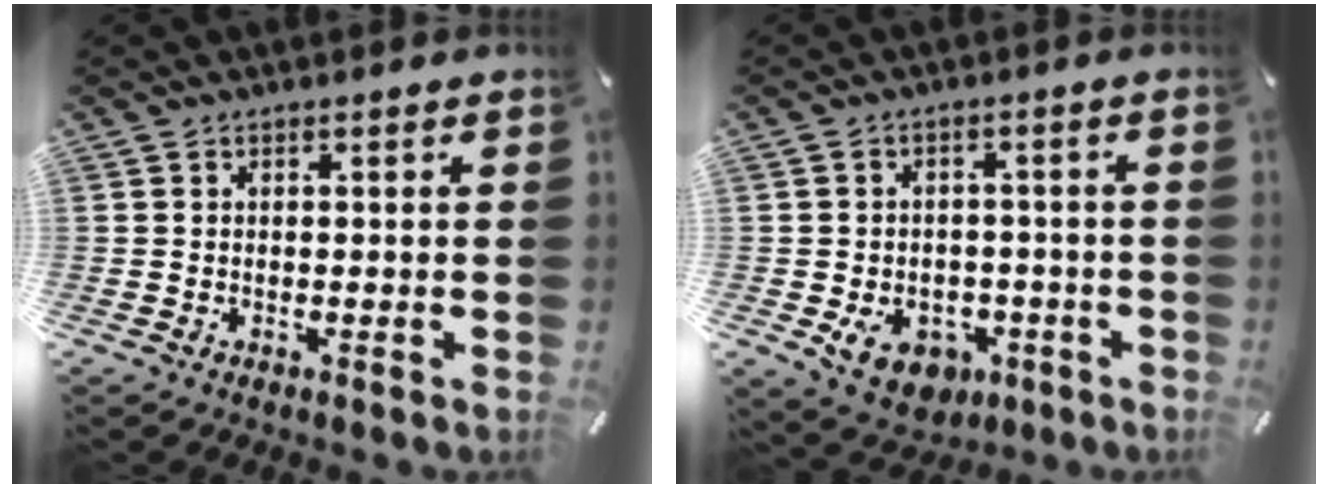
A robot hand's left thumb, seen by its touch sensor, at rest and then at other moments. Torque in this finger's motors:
{"motor_torque": [0.40, 0.52, 0.62, 0.32, 0.18]}